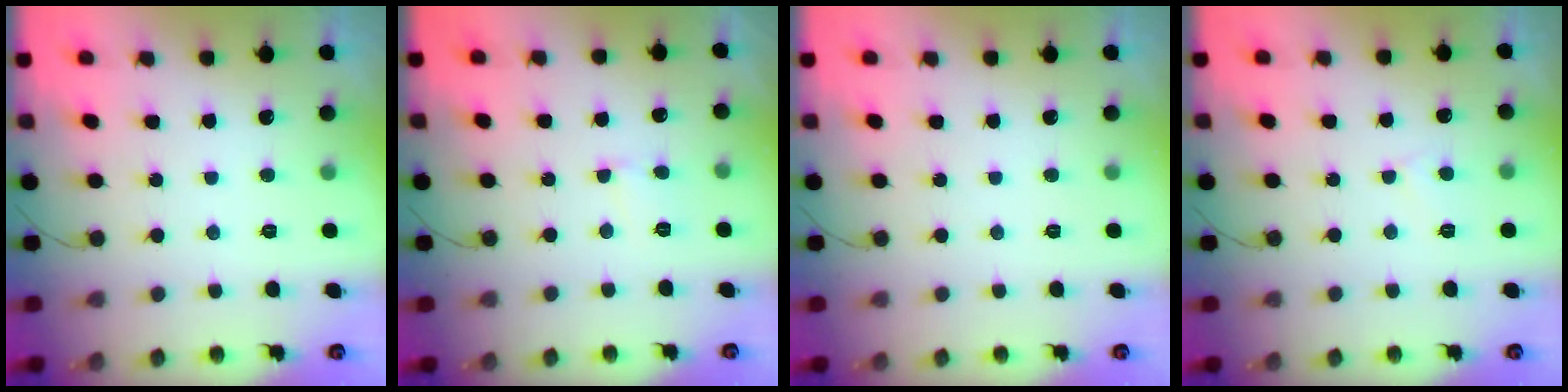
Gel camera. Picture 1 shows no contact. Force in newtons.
{"total": 2.6, "press": 2.6, "slide": 0.3}
{"total": 0.0}
{"total": 2.6, "press": 2.6, "slide": 0.2}